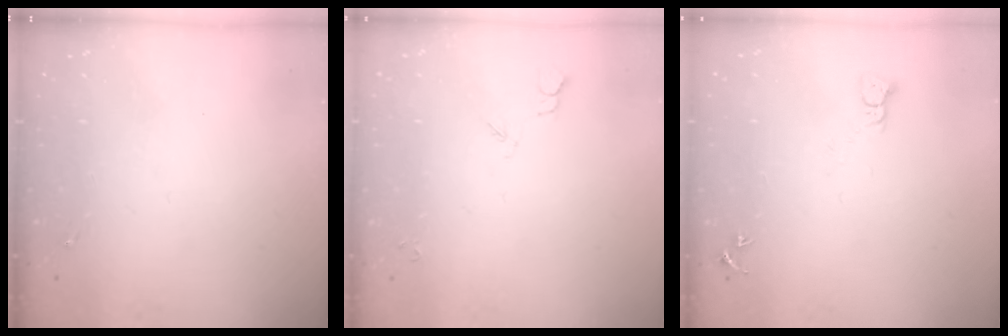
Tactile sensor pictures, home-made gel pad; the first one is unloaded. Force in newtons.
{"total": 3.9, "press": 3.9, "slide": 0.7}
{"total": 2.2, "press": 2.2, "slide": 0.2}